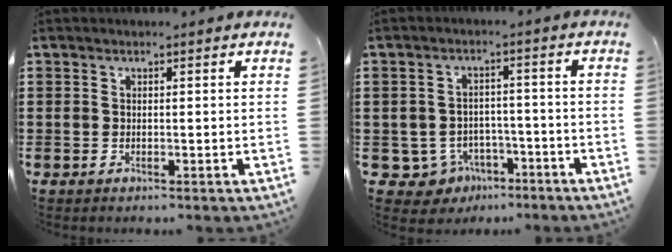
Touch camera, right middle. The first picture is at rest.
{"total": 4.3, "force": [-3.2, 2.7, 0.9], "torque": [-0.033, 0.008, -0.065]}